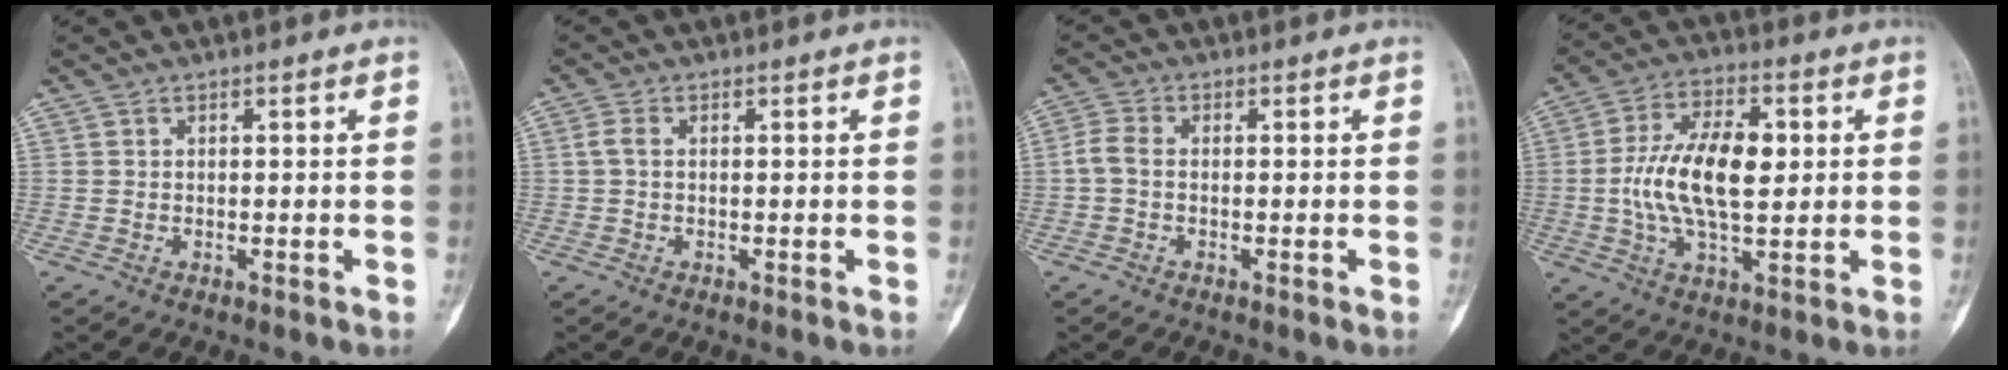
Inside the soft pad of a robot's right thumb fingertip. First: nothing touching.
{"total": 1.7, "force": [0.1, 0.9, 1.4], "torque": [-0.035, 0.001, -0.002]}
{"total": 3.0, "force": [-0.4, 1.8, 2.3], "torque": [-0.055, 0.006, -0.017]}
{"total": 14.2, "force": [0.8, 7.0, 12.3], "torque": [-0.226, 0.011, 0.012]}